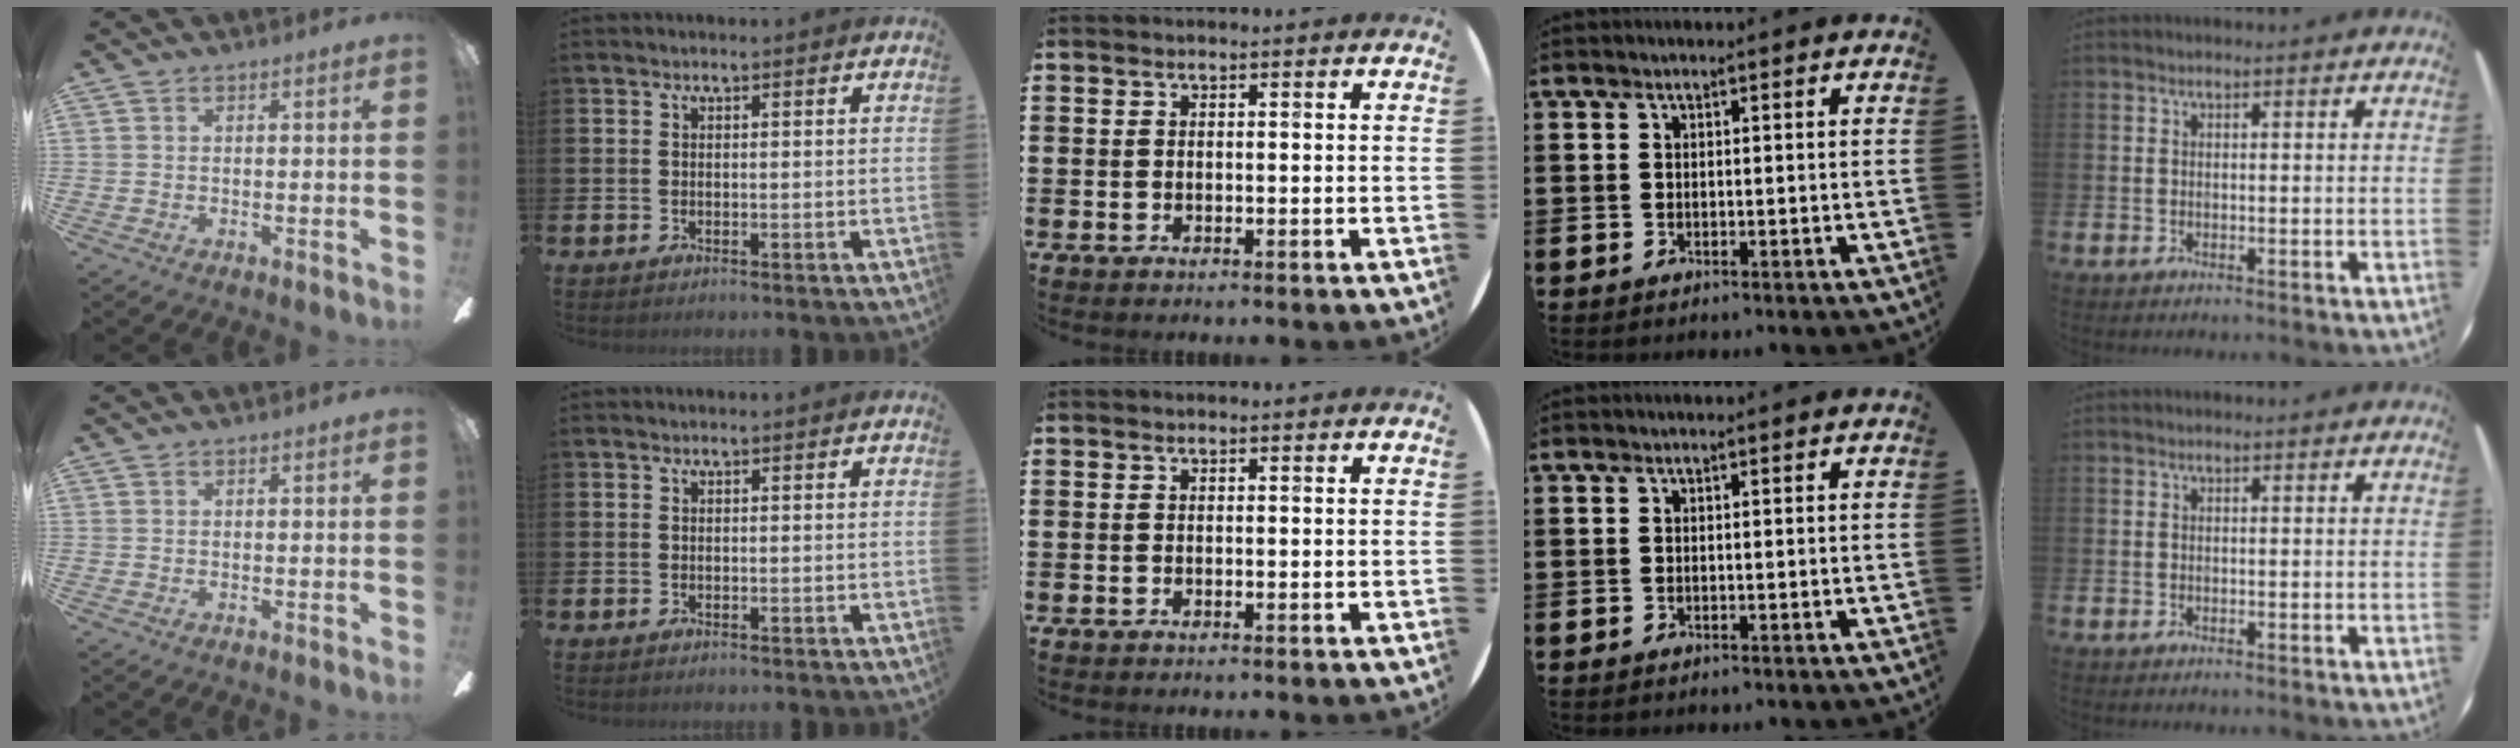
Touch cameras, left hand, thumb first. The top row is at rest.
{}